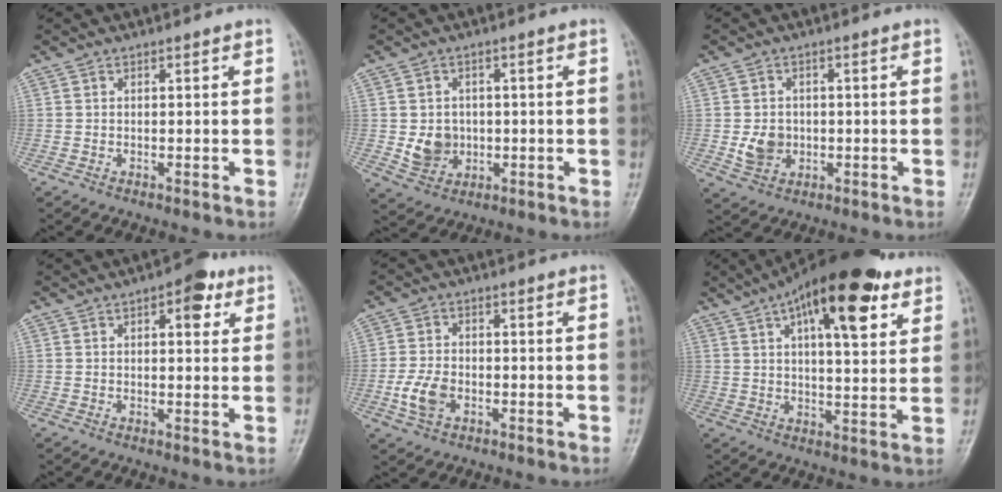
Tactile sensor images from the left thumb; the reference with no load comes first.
{"total": 6.1, "force": [-0.5, 5.3, 2.9], "torque": [-0.023, 0.003, -0.001]}
{"total": 5.3, "force": [-0.7, 4.5, 2.8], "torque": [-0.033, 0.001, -0.008]}
{"total": 5.9, "force": [2.7, 2.8, 4.4], "torque": [-0.036, -0.005, 0.027]}
{"total": 5.8, "force": [-2.0, 3.8, 3.9], "torque": [-0.077, 0.006, -0.040]}
{"total": 19.8, "force": [10.3, 7.3, 15.3], "torque": [-0.218, -0.013, 0.154]}